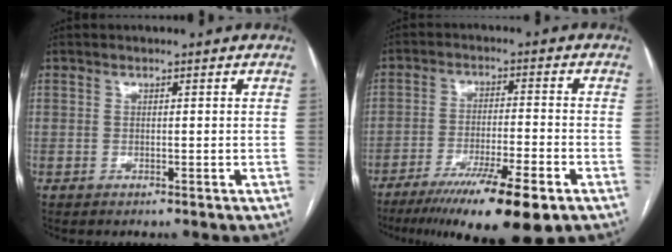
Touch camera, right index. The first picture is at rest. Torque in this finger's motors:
{"motor_torque": [1.32, -0.39, 0.52, 0.11]}